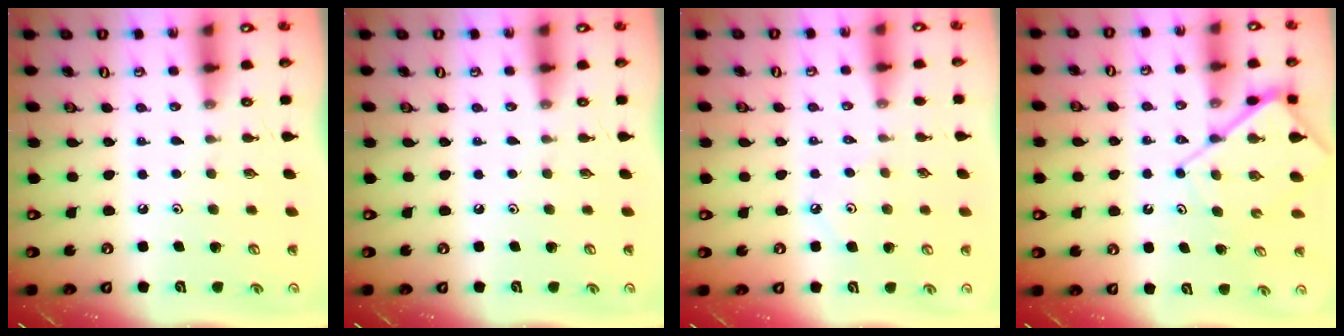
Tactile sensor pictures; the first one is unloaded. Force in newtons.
{"total": 0.0}
{"total": 3.8, "press": 3.8, "slide": 0.7}
{"total": 9.3, "press": 9.3, "slide": 1.1}